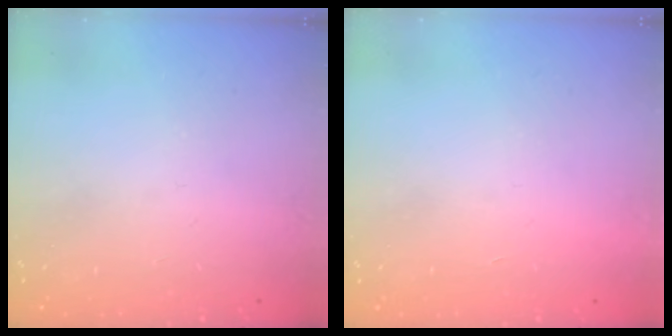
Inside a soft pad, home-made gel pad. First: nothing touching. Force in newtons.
{"total": 1.7, "press": 1.7, "slide": 0.1}